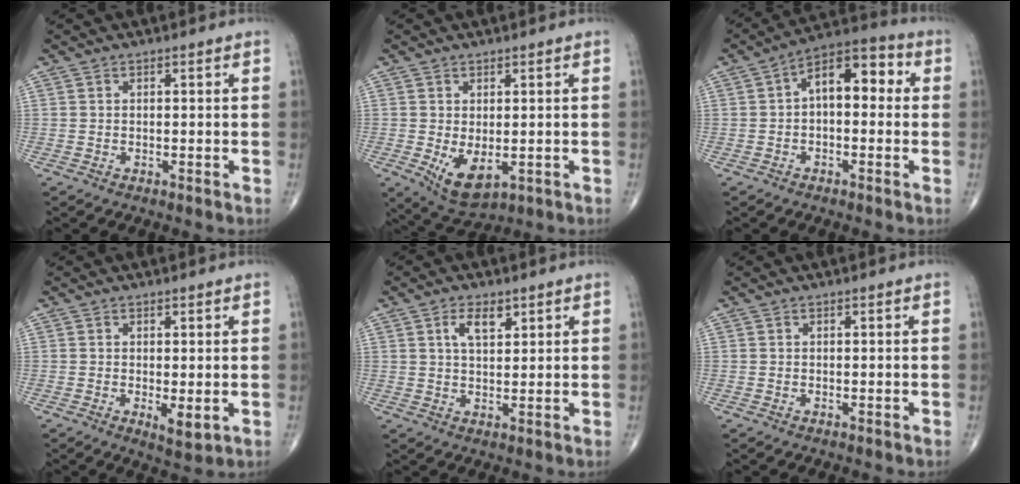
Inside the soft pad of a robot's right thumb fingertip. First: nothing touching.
{"total": 6.7, "force": [-1.1, 3.5, 5.5], "torque": [-0.086, -0.014, -0.001]}
{"total": 10.2, "force": [0.9, 5.7, 8.4], "torque": [-0.101, 0.036, 0.000]}
{"total": 3.3, "force": [-0.4, 1.2, 3.1], "torque": [-0.048, -0.013, -0.001]}
{"total": 4.5, "force": [2.3, 2.2, 3.3], "torque": [-0.050, -0.010, 0.040]}
{"total": 0.0}